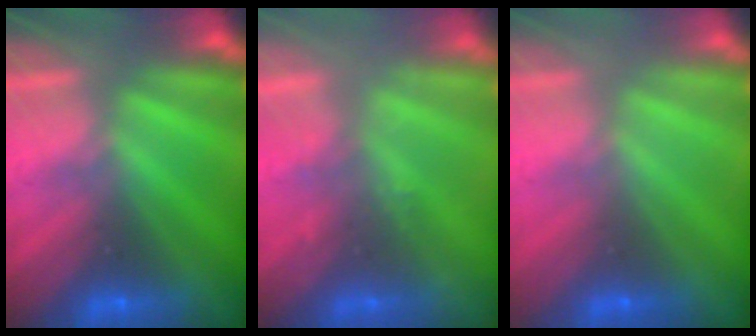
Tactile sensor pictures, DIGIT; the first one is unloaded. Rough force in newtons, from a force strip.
{"total": 2.3}
{"total": 3.6}